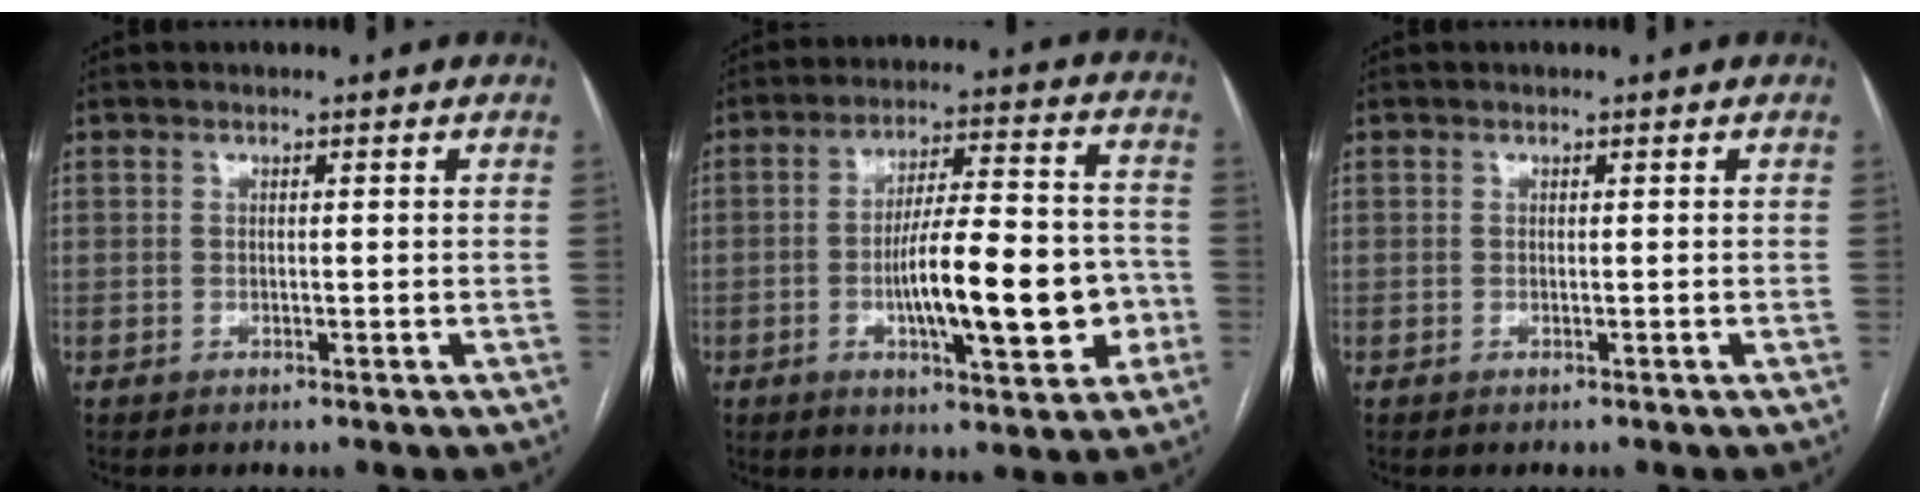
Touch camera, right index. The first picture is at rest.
{"total": 15.4, "force": [-3.8, 3.4, 14.5], "torque": [-0.231, 0.015, -0.055]}
{"total": 0.0}